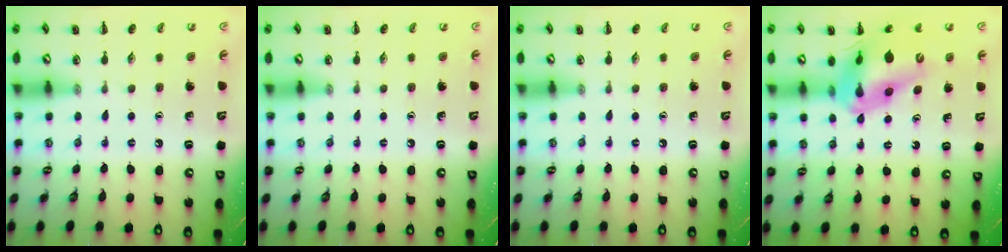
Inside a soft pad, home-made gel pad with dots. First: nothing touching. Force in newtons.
{"total": 0.0}
{"total": 0.0}
{"total": 16.9, "press": 16.1, "slide": 5.1}